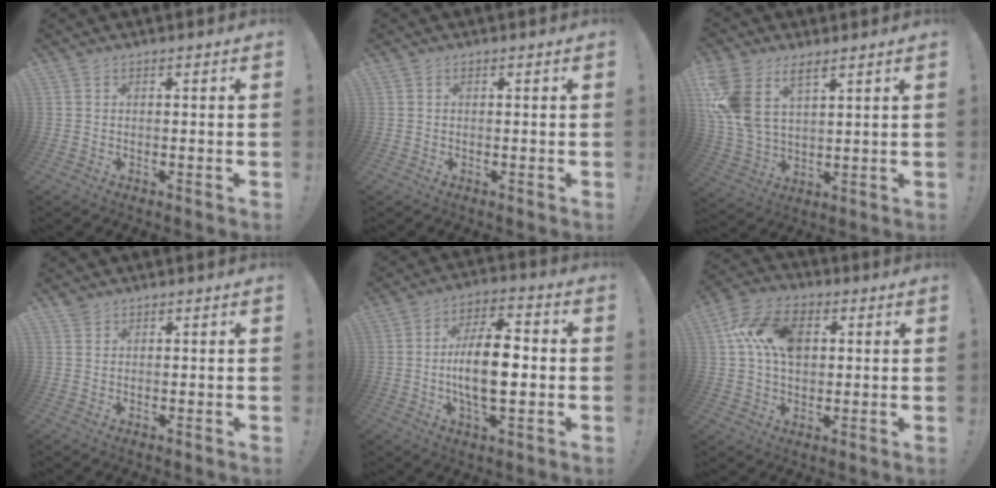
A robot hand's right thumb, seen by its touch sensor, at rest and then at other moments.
{"total": 0.0}
{"total": 11.9, "force": [6.3, 6.9, 7.2], "torque": [-0.162, -0.030, 0.123]}
{"total": 1.7, "force": [1.4, 0.9, 0.3], "torque": [-0.004, -0.005, 0.027]}
{"total": 14.2, "force": [-1.6, 6.2, 12.7], "torque": [-0.228, 0.005, -0.036]}
{"total": 14.5, "force": [3.7, 9.9, 10.0], "torque": [-0.172, 0.009, 0.070]}